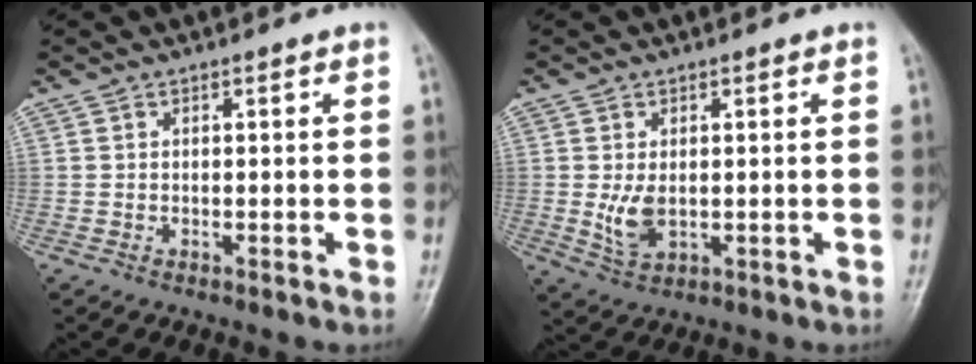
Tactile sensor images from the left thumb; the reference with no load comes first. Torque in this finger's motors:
{"motor_torque": [0.16, 0.16, 0.57, -0.06, 0.03]}